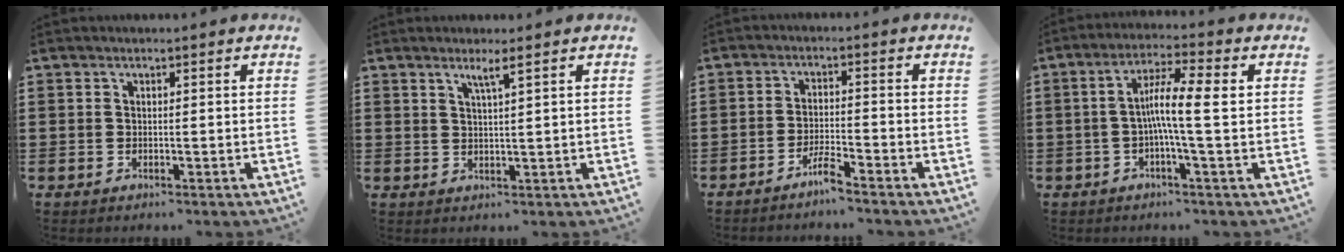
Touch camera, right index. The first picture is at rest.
{"total": 2.2, "force": [1.4, -0.3, 1.7], "torque": [-0.035, -0.004, 0.023]}
{"total": 3.5, "force": [-3.1, 0.0, 1.8], "torque": [-0.039, 0.002, -0.061]}
{"total": 7.6, "force": [0.0, 0.3, 7.5], "torque": [-0.139, 0.000, -0.007]}